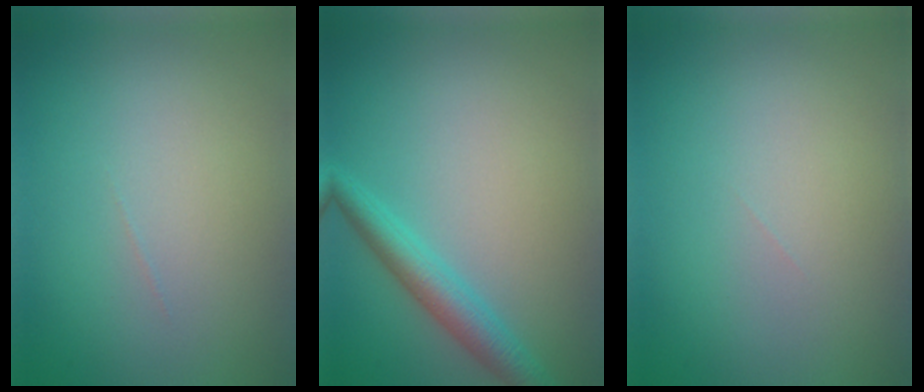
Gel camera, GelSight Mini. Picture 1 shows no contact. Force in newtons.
{"total": 3.3, "press": 3.3, "slide": 0.1}
{"total": 0.0}